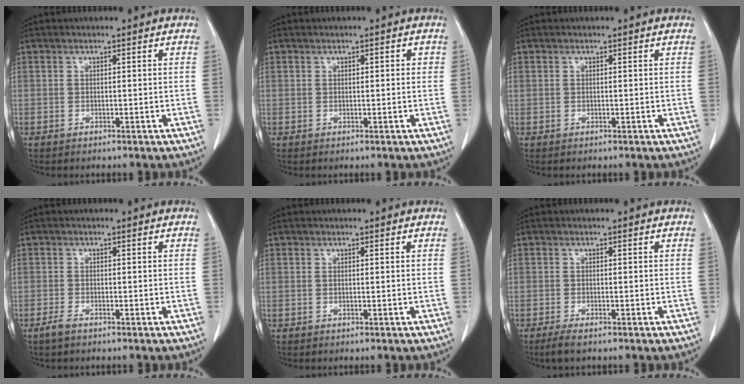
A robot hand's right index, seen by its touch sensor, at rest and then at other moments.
{"total": 0.9, "force": [0.2, 0.4, 0.8], "torque": [-0.011, 0.002, 0.003]}
{"total": 0.0}
{"total": 1.7, "force": [-1.3, 0.4, 1.1], "torque": [-0.029, -0.003, -0.026]}
{"total": 0.0}
{"total": 2.4, "force": [-1.8, 0.3, 1.6], "torque": [-0.037, -0.006, -0.034]}